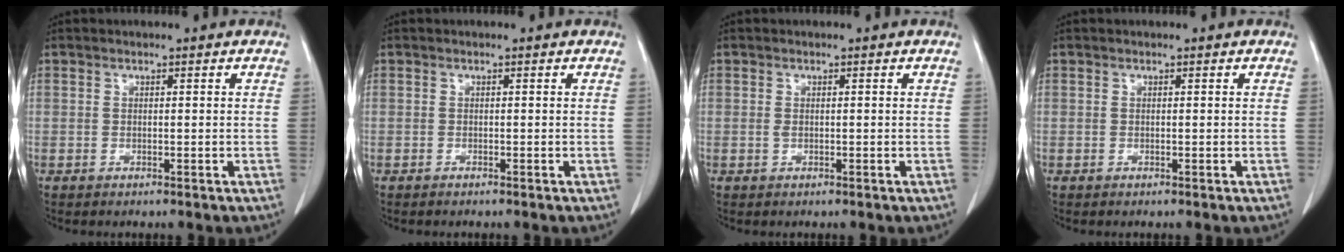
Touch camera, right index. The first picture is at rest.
{"total": 0.0}
{"total": 0.5, "force": [0.0, 0.3, 0.5], "torque": [-0.008, 0.001, 0.001]}
{"total": 0.0}